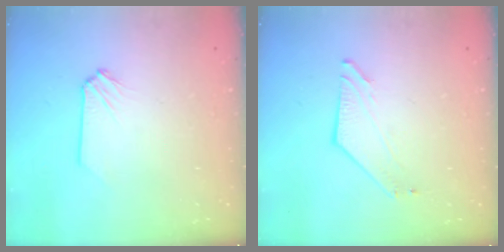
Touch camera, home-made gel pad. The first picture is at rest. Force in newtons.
{"total": 4.1, "press": 4.1, "slide": 0.3}